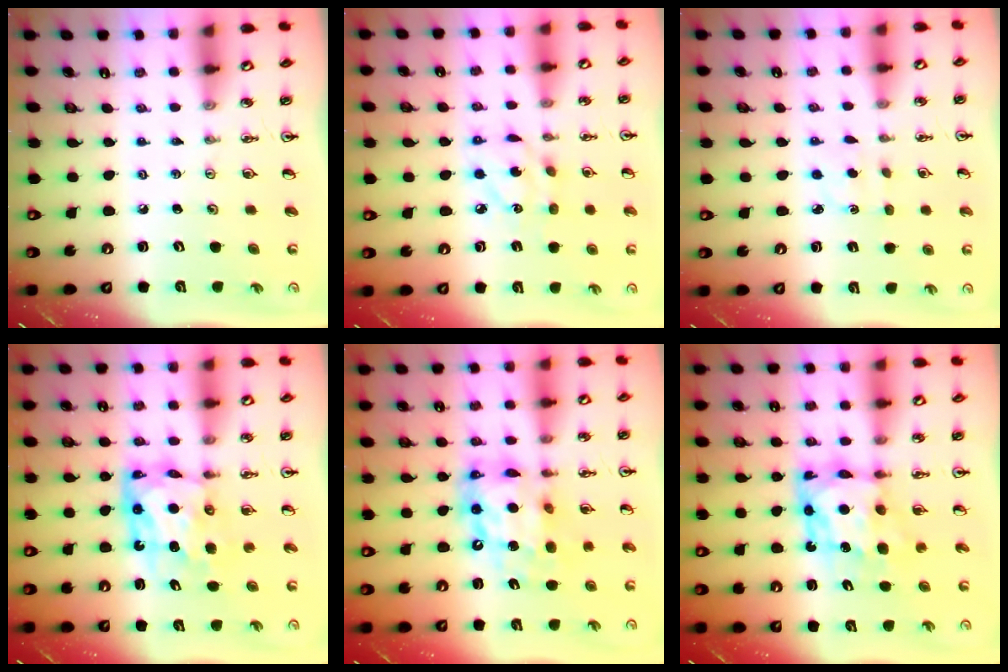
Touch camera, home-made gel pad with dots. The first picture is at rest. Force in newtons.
{"total": 8.6, "press": 8.6, "slide": 0.4}
{"total": 1.7, "press": 1.6, "slide": 0.6}
{"total": 8.9, "press": 8.8, "slide": 1.1}
{"total": 13.5, "press": 13.4, "slide": 1.5}
{"total": 8.1, "press": 8.1, "slide": 0.8}